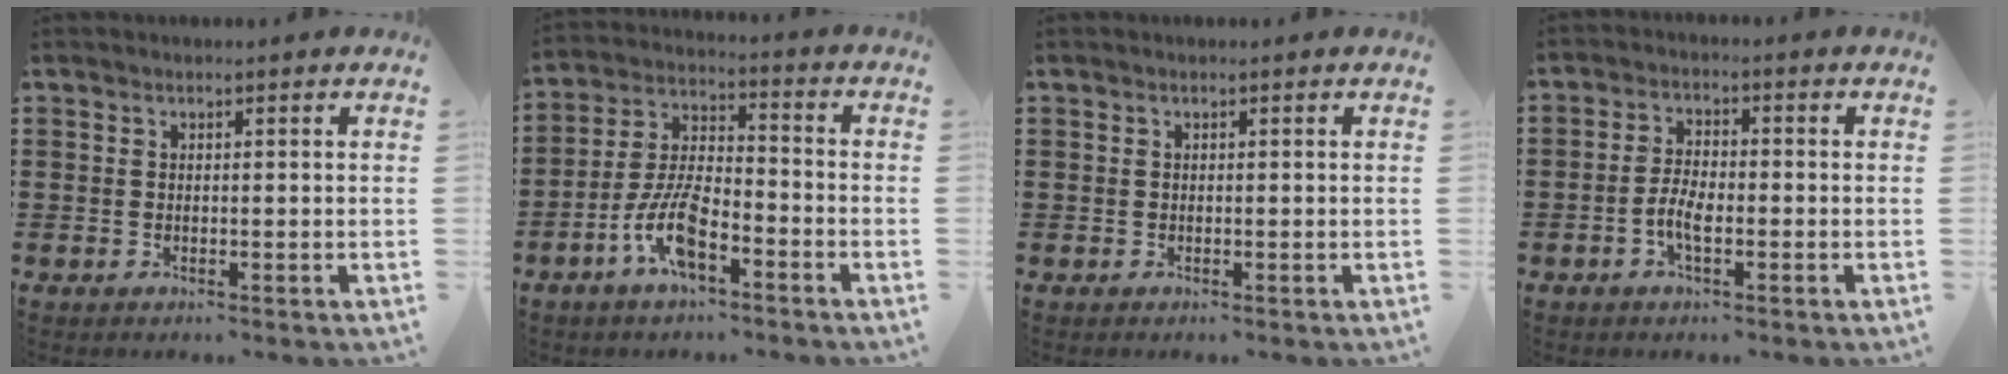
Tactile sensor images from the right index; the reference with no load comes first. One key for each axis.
{"total": 8.6, "fx": -4.4, "fy": 3.3, "fz": 6.6, "tx": -0.155, "ty": -0.002, "tz": -0.086}
{"total": 0.0}
{"total": 4.3, "fx": -1.6, "fy": 1.6, "fz": 3.6, "tx": -0.091, "ty": -0.005, "tz": -0.037}